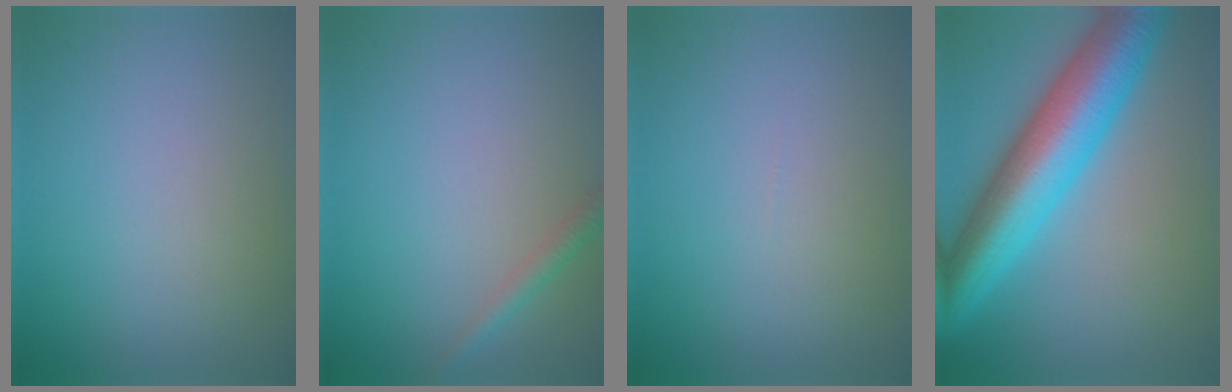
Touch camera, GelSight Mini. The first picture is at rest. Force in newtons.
{"total": 1.4, "press": 1.4, "slide": 0.1}
{"total": 0.0}
{"total": 10.6, "press": 10.6, "slide": 0.2}